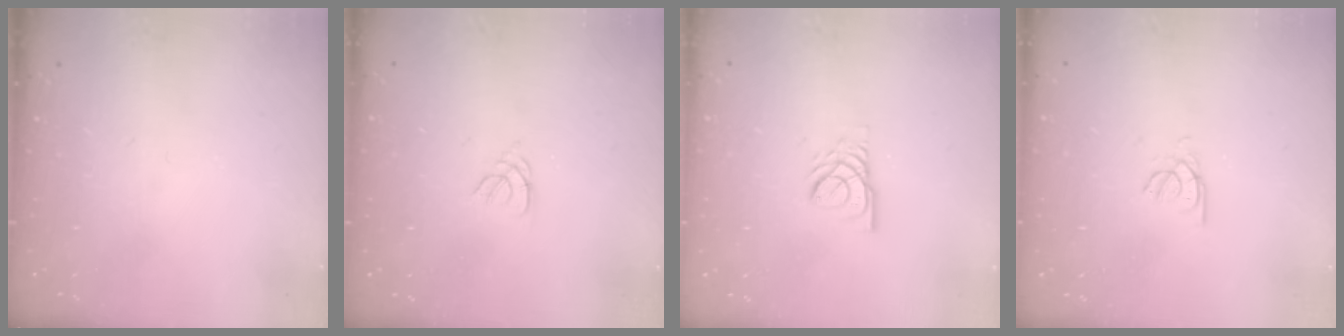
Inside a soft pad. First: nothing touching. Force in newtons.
{"total": 1.2, "press": 1.2, "slide": 0.3}
{"total": 4.2, "press": 4.2, "slide": 0.4}
{"total": 2.4, "press": 2.3, "slide": 0.4}